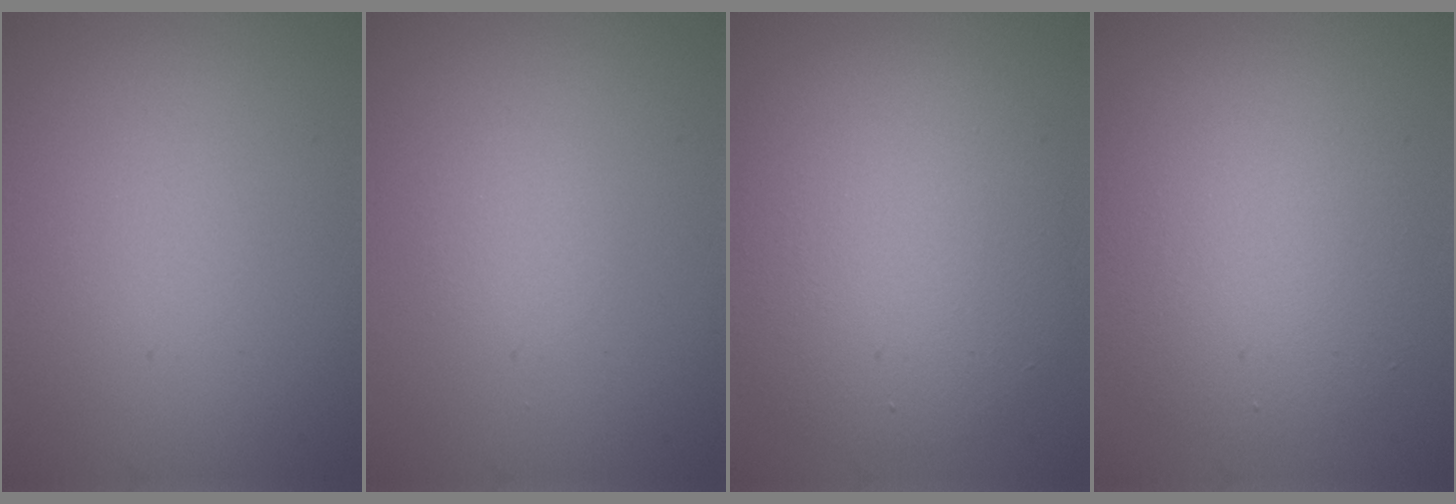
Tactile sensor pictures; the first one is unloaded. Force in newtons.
{"total": 1.0, "press": 0.9, "slide": 0.1}
{"total": 7.8, "press": 7.8, "slide": 0.6}
{"total": 5.9, "press": 5.9, "slide": 0.5}